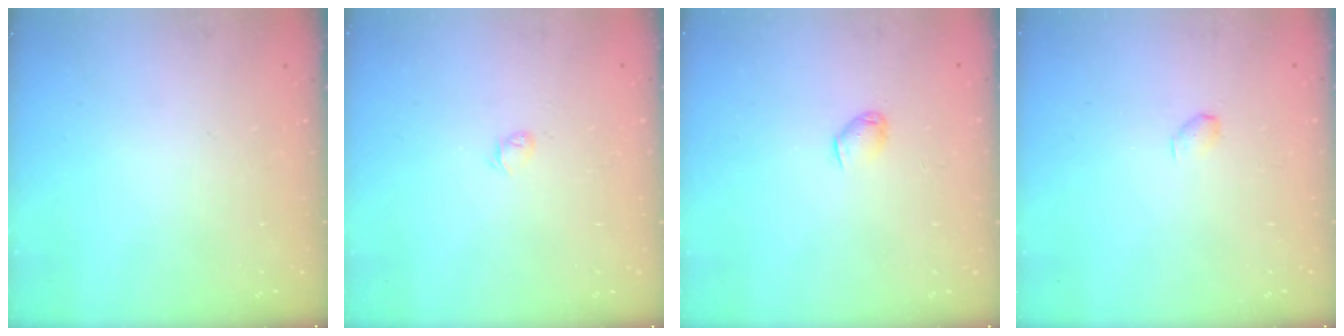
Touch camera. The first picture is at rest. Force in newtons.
{"total": 2.6, "press": 2.5, "slide": 0.6}
{"total": 3.6, "press": 3.5, "slide": 0.8}
{"total": 2.9, "press": 2.9, "slide": 0.5}